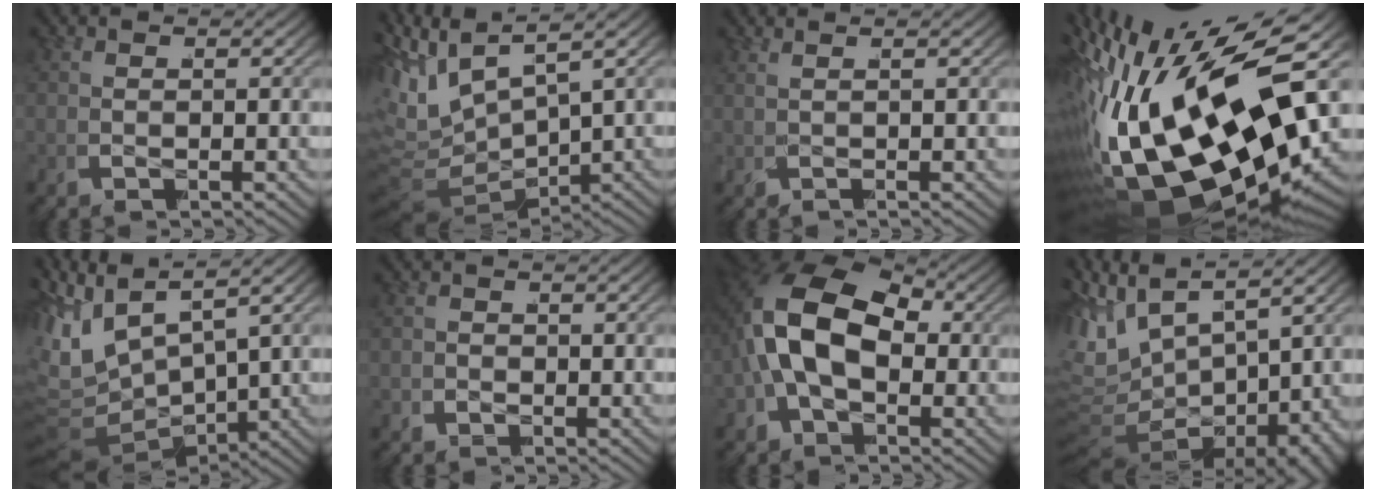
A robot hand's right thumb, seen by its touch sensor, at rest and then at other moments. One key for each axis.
{"total": 9.1, "fx": 0.7, "fy": 6.5, "fz": 6.4, "tx": -0.160, "ty": -0.025, "tz": 0.021}
{"total": 1.6, "fx": 0.8, "fy": -1.4, "fz": 0.1, "tx": 0.007, "ty": 0.017, "tz": 0.007}
{"total": 22.6, "fx": -4.5, "fy": 13.3, "fz": 17.7, "tx": -0.351, "ty": -0.032, "tz": -0.055}
{"total": 13.0, "fx": 0.9, "fy": 9.3, "fz": 9.1, "tx": -0.199, "ty": -0.016, "tz": 0.016}
{"total": 0.6, "fx": -0.4, "fy": 0.4, "fz": -0.2, "tx": 0.015, "ty": 0.005, "tz": -0.013}
{"total": 13.8, "fx": 1.0, "fy": 9.2, "fz": 10.2, "tx": -0.215, "ty": -0.004, "tz": 0.006}
{"total": 12.2, "fx": -0.1, "fy": 8.1, "fz": 9.2, "tx": -0.193, "ty": -0.022, "tz": 0.006}